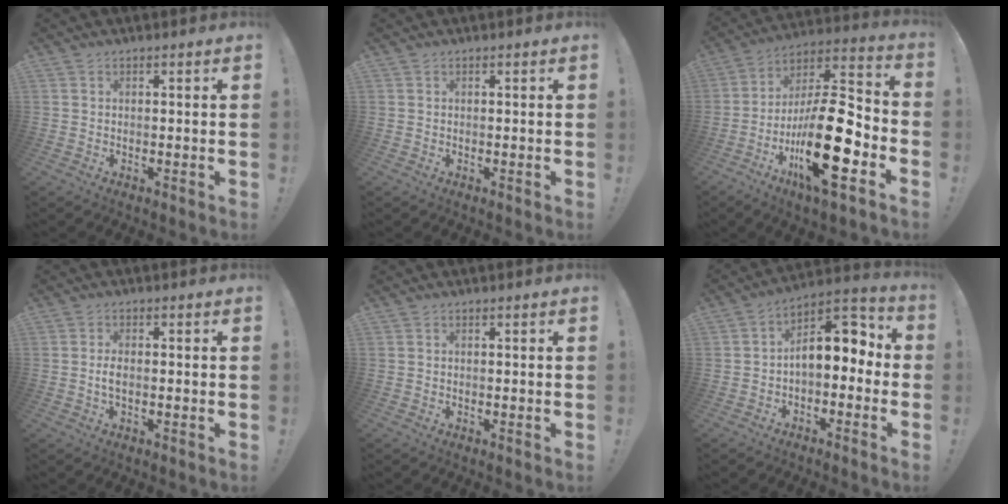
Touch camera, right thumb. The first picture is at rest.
{"total": 0.0}
{"total": 25.0, "force": [-9.0, 8.0, 21.9], "torque": [-0.389, 0.044, -0.145]}
{"total": 2.6, "force": [-0.6, 0.9, 2.4], "torque": [-0.051, 0.002, -0.012]}
{"total": 0.0}
{"total": 8.6, "force": [0.5, 5.0, 6.9], "torque": [-0.093, -0.002, 0.014]}